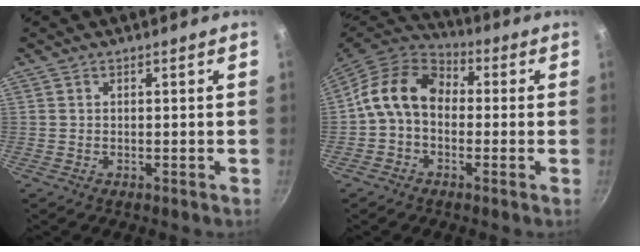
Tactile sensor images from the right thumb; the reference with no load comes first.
{"total": 12.0, "force": [0.0, 9.2, 7.8], "torque": [-0.117, 0.036, -0.023]}